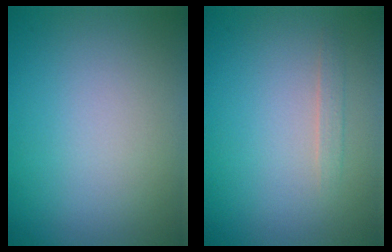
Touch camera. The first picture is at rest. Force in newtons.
{"total": 0.9, "press": 0.9, "slide": 0.1}